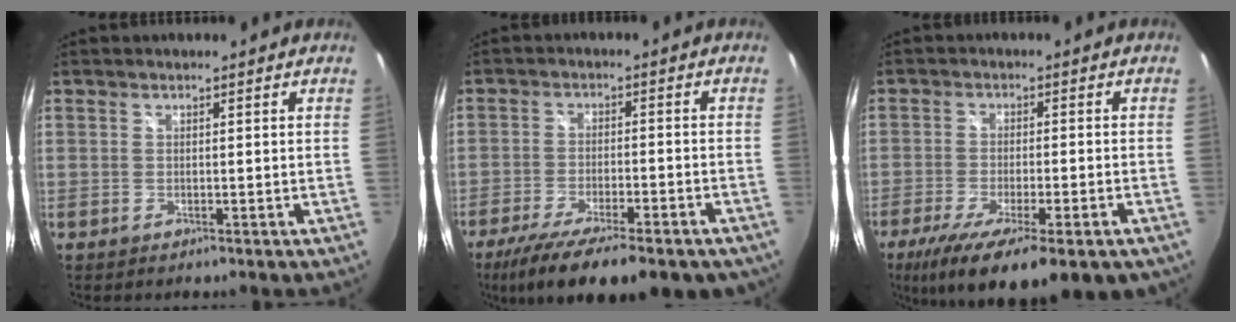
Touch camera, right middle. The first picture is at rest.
{"total": 18.9, "force": [-13.8, 5.7, 11.7], "torque": [-0.218, -0.052, -0.200]}
{"total": 17.2, "force": [-10.6, 4.6, 12.7], "torque": [-0.235, -0.061, -0.159]}